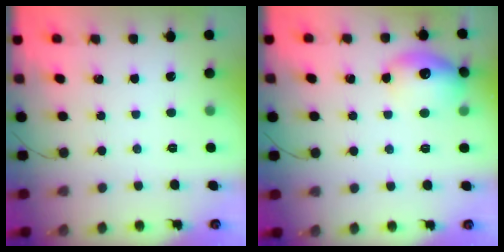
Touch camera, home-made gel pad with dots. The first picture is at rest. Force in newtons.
{"total": 14.0, "press": 13.9, "slide": 1.3}